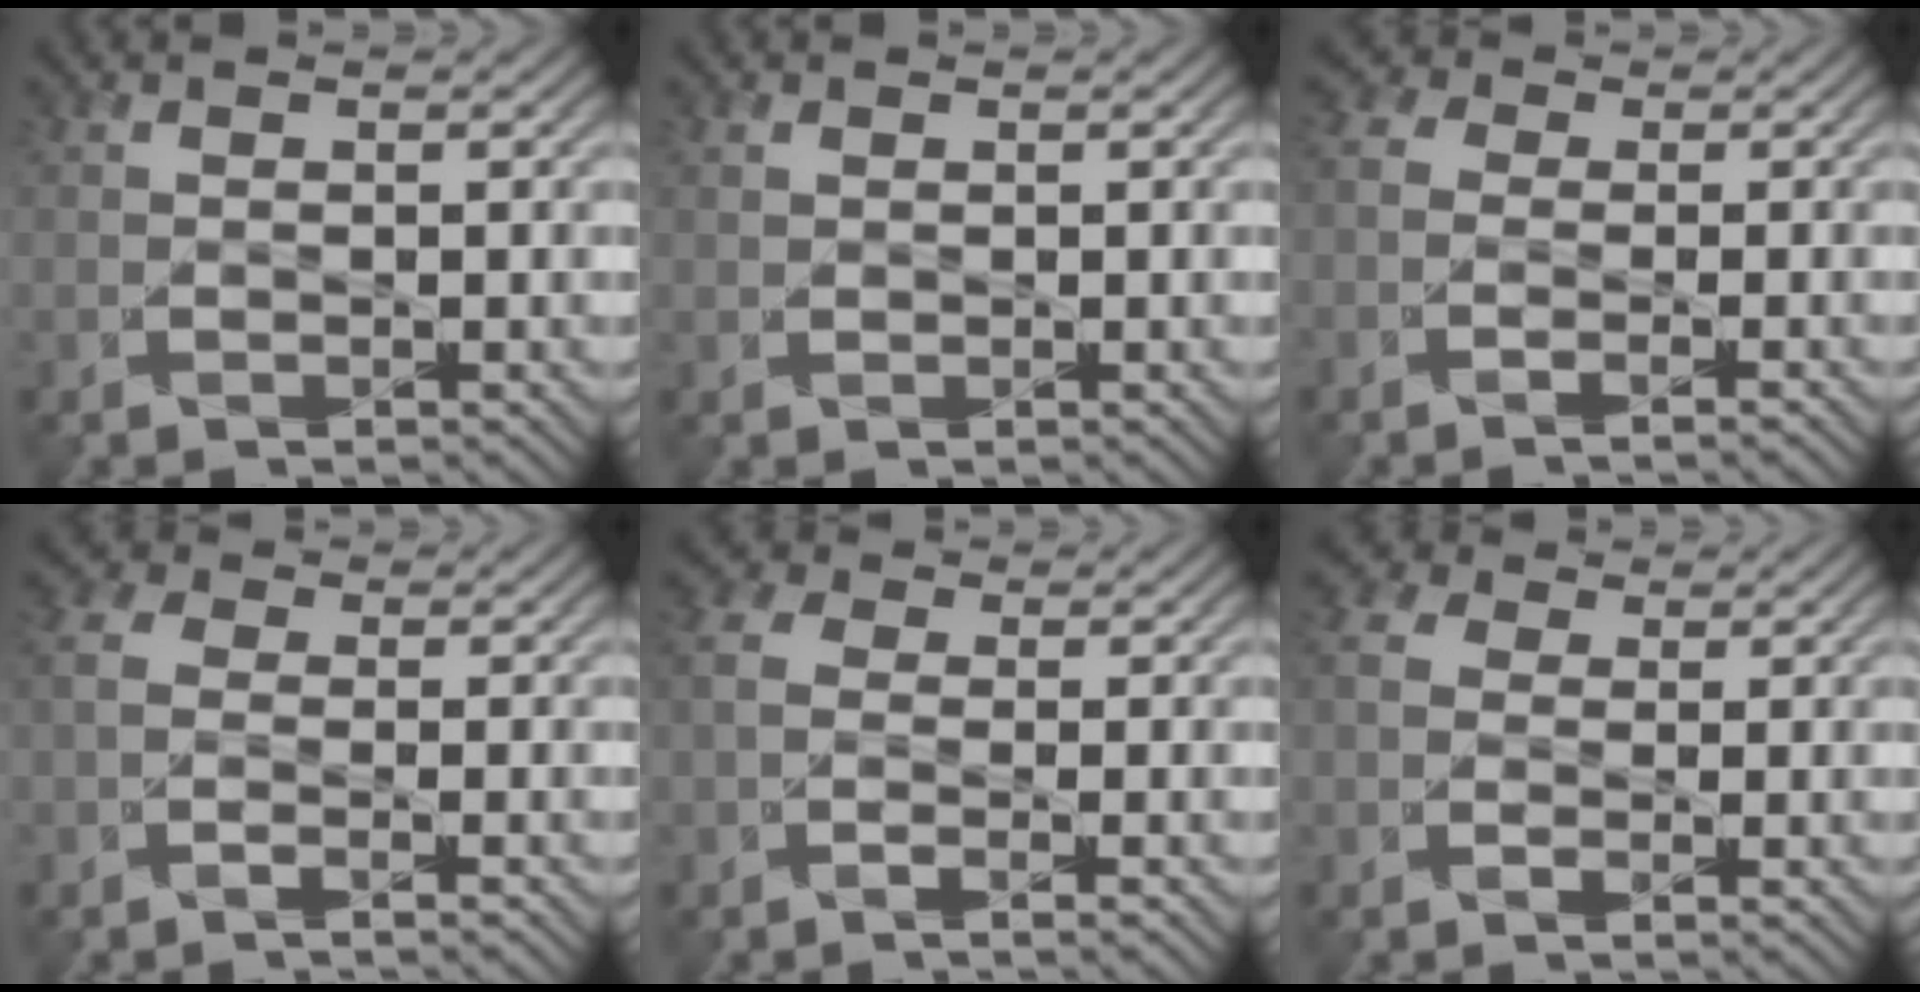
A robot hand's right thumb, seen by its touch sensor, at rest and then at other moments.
{"total": 0.8, "force": [0.4, 0.5, 0.3], "torque": [-0.011, -0.001, 0.009]}
{"total": 3.4, "force": [-1.2, 2.1, 2.4], "torque": [-0.049, 0.000, -0.033]}
{"total": 2.8, "force": [-1.3, 1.4, 2.0], "torque": [-0.054, 0.002, -0.040]}
{"total": 3.2, "force": [-1.2, 1.5, 2.6], "torque": [-0.067, 0.001, -0.034]}
{"total": 3.5, "force": [-0.4, 2.6, 2.3], "torque": [-0.059, 0.002, -0.020]}